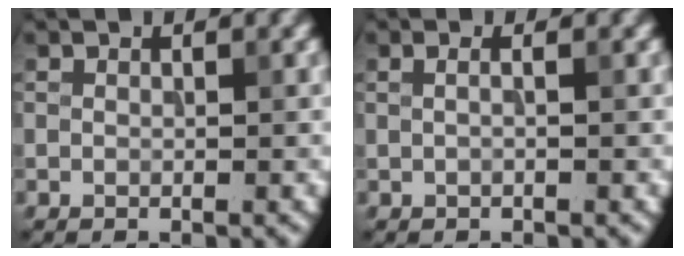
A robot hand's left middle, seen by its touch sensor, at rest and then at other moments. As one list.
[{"total": 1.4, "force": [0.4, 0.7, 1.2], "torque": [-0.006, -0.003, -0.011]}]